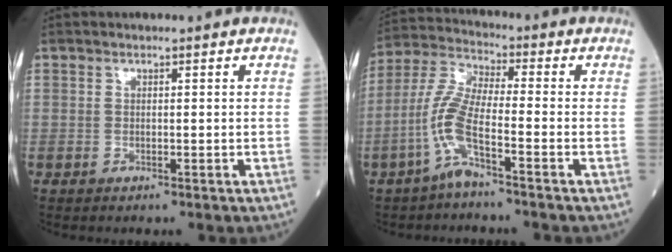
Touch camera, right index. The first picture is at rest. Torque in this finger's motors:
{"motor_torque": [1.25, -0.58, 0.67, 0.19]}